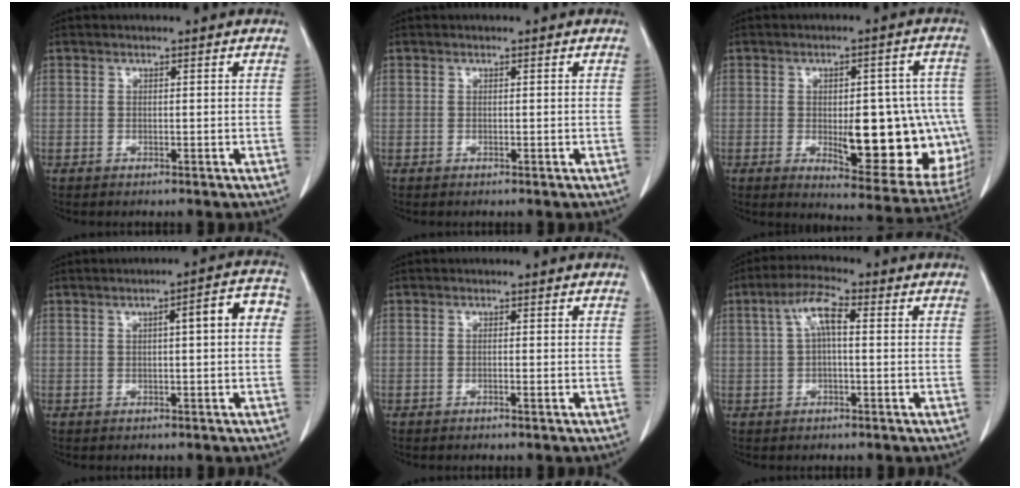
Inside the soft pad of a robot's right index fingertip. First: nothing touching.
{"total": 0.0}
{"total": 18.4, "force": [-2.7, 6.7, 16.9], "torque": [-0.153, 0.012, -0.007]}
{"total": 5.5, "force": [0.6, 0.9, 5.4], "torque": [-0.070, 0.024, 0.003]}
{"total": 0.5, "force": [-0.3, -0.1, 0.4], "torque": [-0.010, 0.001, -0.004]}
{"total": 5.6, "force": [1.0, 1.6, 5.3], "torque": [-0.109, 0.022, 0.019]}